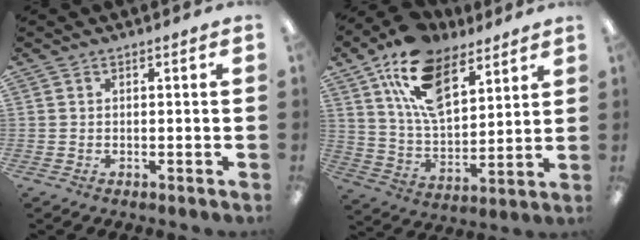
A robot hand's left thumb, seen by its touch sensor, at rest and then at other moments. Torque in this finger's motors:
{"motor_torque": [0.31, 0.76, 1.38, -1.39, 0.23]}